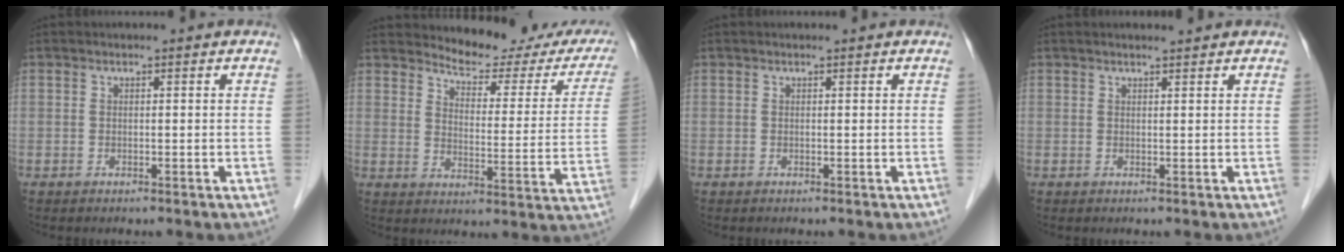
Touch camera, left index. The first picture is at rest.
{"total": 16.4, "force": [15.4, 3.5, 4.5], "torque": [-0.040, -0.058, 0.169]}
{"total": 0.0}
{"total": 1.7, "force": [1.6, 0.0, 0.6], "torque": [-0.008, 0.008, 0.026]}